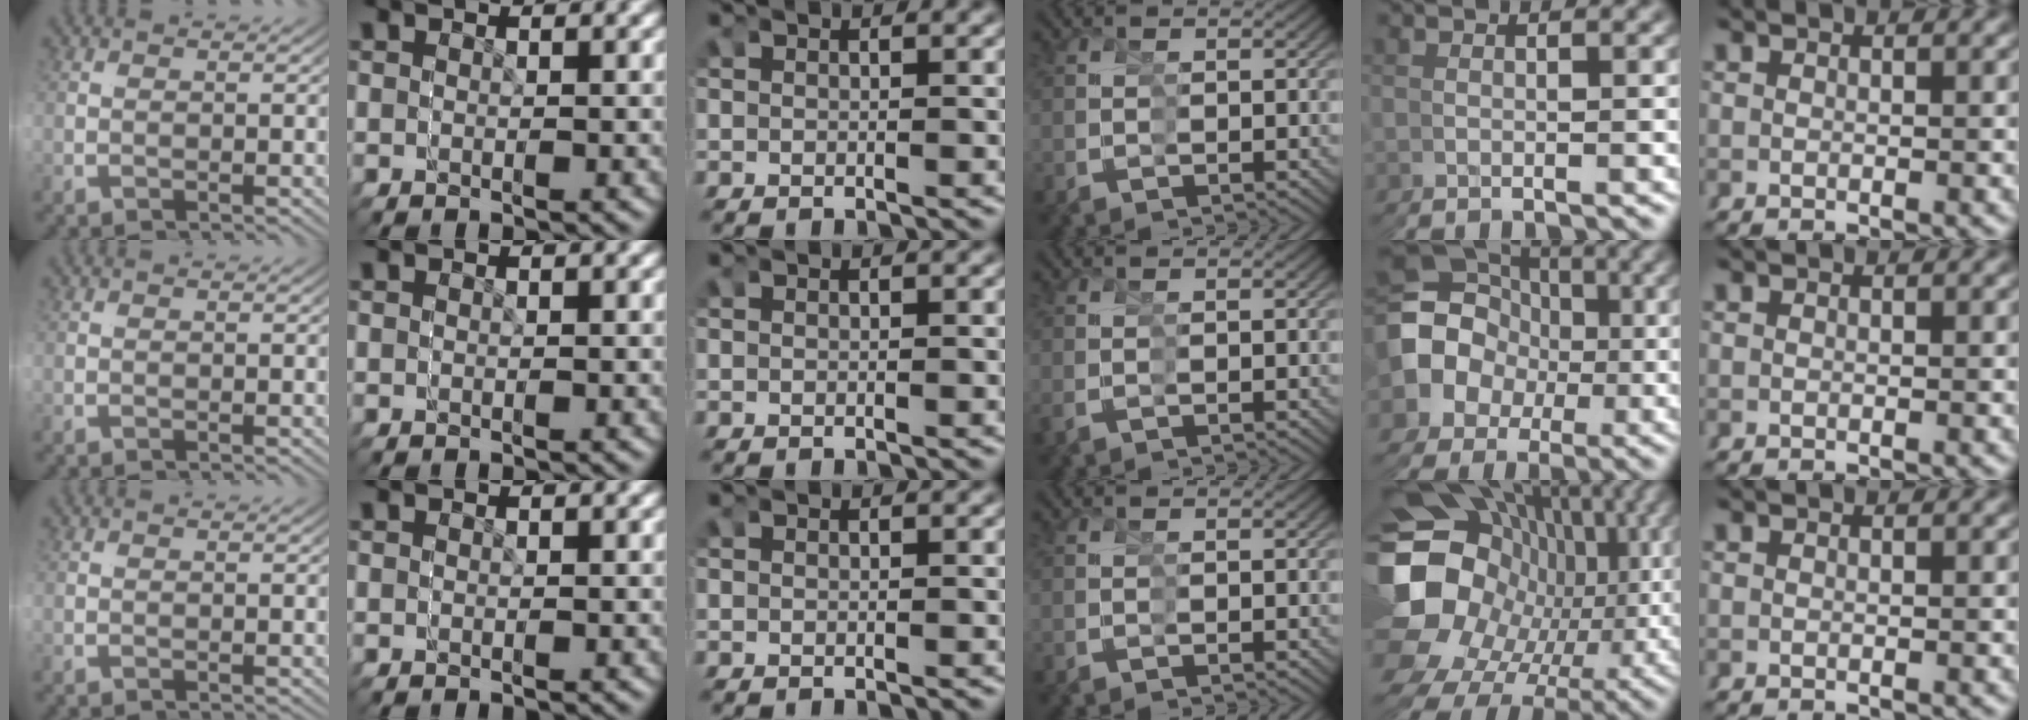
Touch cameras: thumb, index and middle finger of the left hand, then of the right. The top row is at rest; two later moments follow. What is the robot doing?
{"motion": "grasp_and_lifting", "object": "straw"}